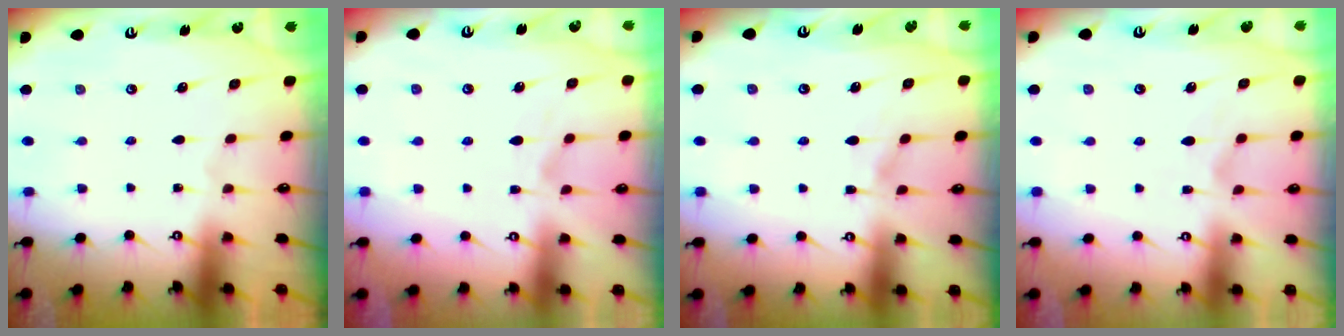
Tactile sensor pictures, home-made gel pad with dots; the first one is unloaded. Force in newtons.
{"total": 1.5, "press": 1.0, "slide": 1.1}
{"total": 4.2, "press": 4.2, "slide": 0.5}
{"total": 1.8, "press": 1.3, "slide": 1.2}